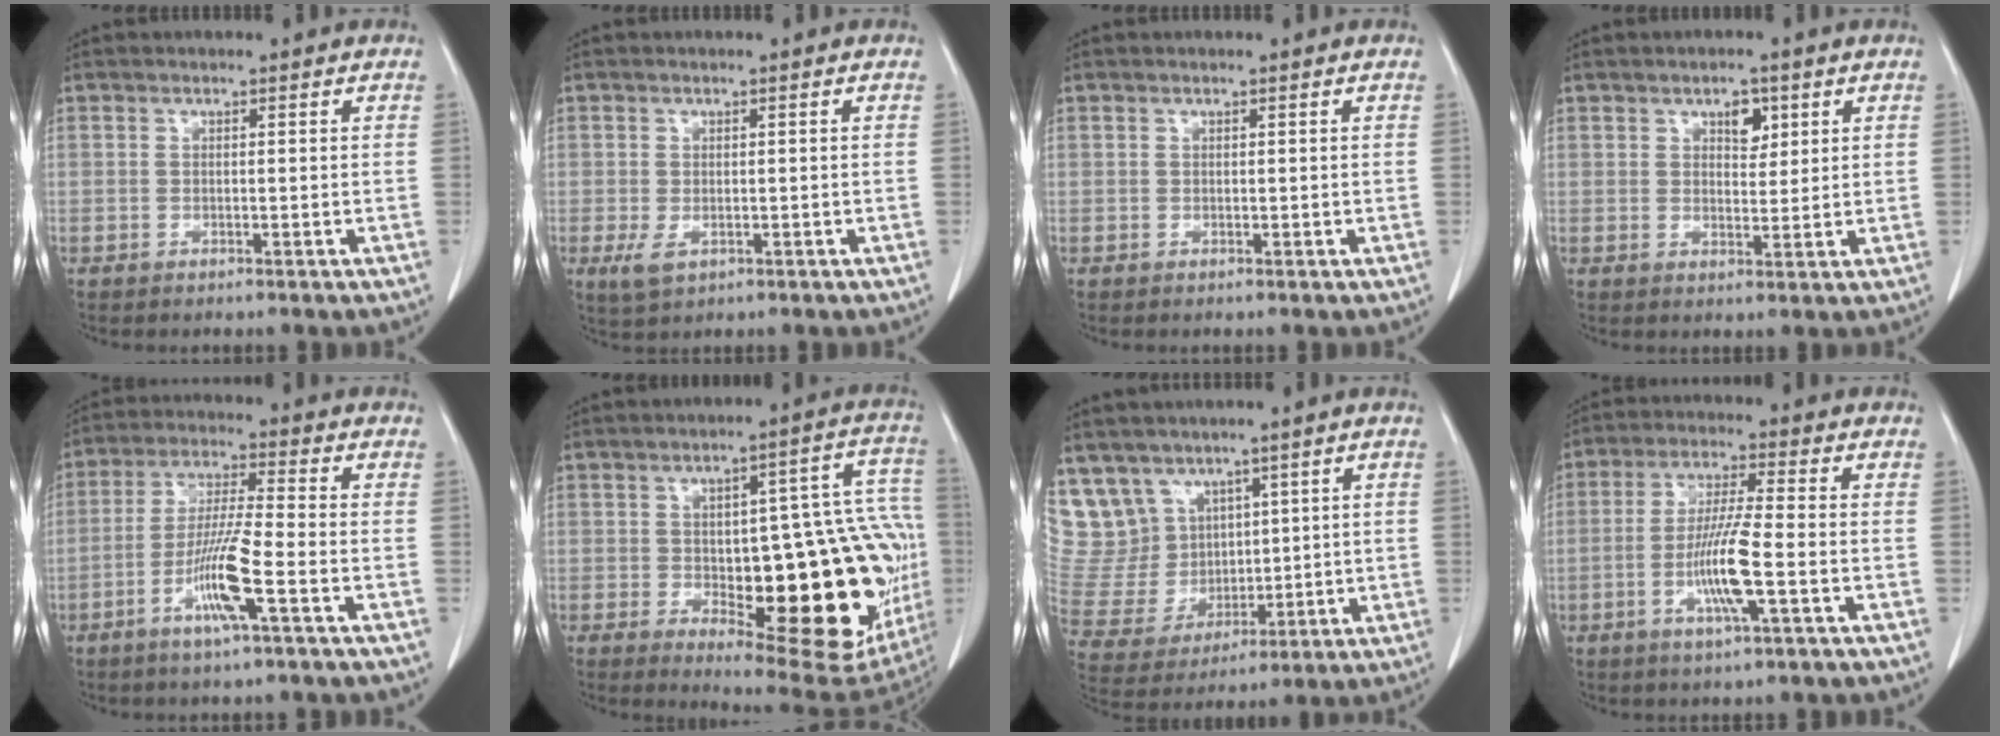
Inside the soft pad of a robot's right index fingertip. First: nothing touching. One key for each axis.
{"total": 2.8, "fx": -0.9, "fy": 1.8, "fz": 1.9, "tx": -0.038, "ty": -0.004, "tz": -0.004}
{"total": 0.0}
{"total": 3.4, "fx": 1.8, "fy": 1.9, "fz": 2.2, "tx": -0.030, "ty": 0.000, "tz": 0.031}
{"total": 9.3, "fx": -3.9, "fy": -0.1, "fz": 8.4, "tx": -0.167, "ty": -0.009, "tz": -0.078}
{"total": 26.9, "fx": -4.4, "fy": 9.1, "fz": 24.9, "tx": -0.239, "ty": 0.026, "tz": -0.029}
{"total": 12.0, "fx": 7.9, "fy": 8.9, "fz": 1.9, "tx": -0.064, "ty": 0.044, "tz": 0.184}
{"total": 8.9, "fx": -2.6, "fy": 0.1, "fz": 8.5, "tx": -0.166, "ty": -0.009, "tz": -0.054}